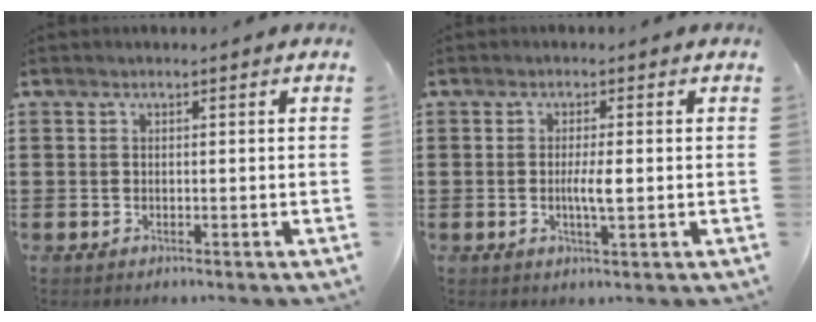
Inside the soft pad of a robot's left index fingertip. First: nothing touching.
{"total": 3.1, "force": [-0.1, 0.4, 3.1], "torque": [-0.055, -0.004, -0.003]}